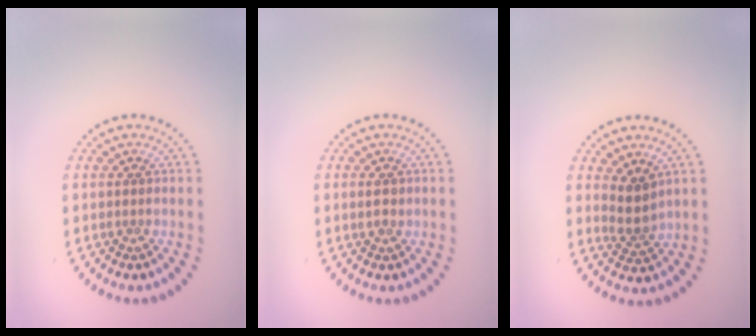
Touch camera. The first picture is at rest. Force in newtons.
{"total": 1.1, "press": 1.1, "slide": 0.3}
{"total": 2.2, "press": 1.8, "slide": 1.4}